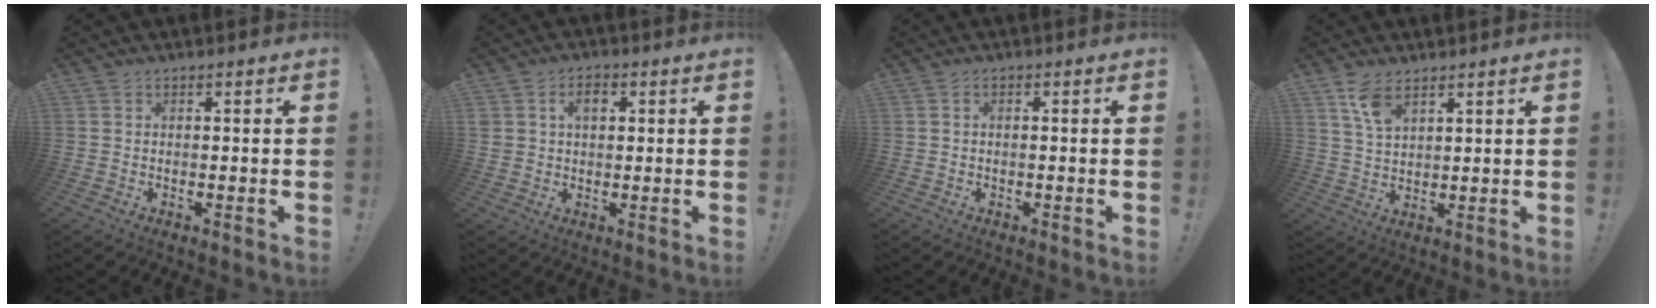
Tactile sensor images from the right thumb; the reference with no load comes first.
{"total": 4.8, "force": [1.3, 3.7, 2.8], "torque": [-0.055, 0.010, 0.023]}
{"total": 1.1, "force": [-0.9, 0.2, 0.5], "torque": [-0.012, 0.003, -0.016]}
{"total": 7.0, "force": [4.4, 3.3, 4.4], "torque": [-0.079, -0.017, 0.081]}